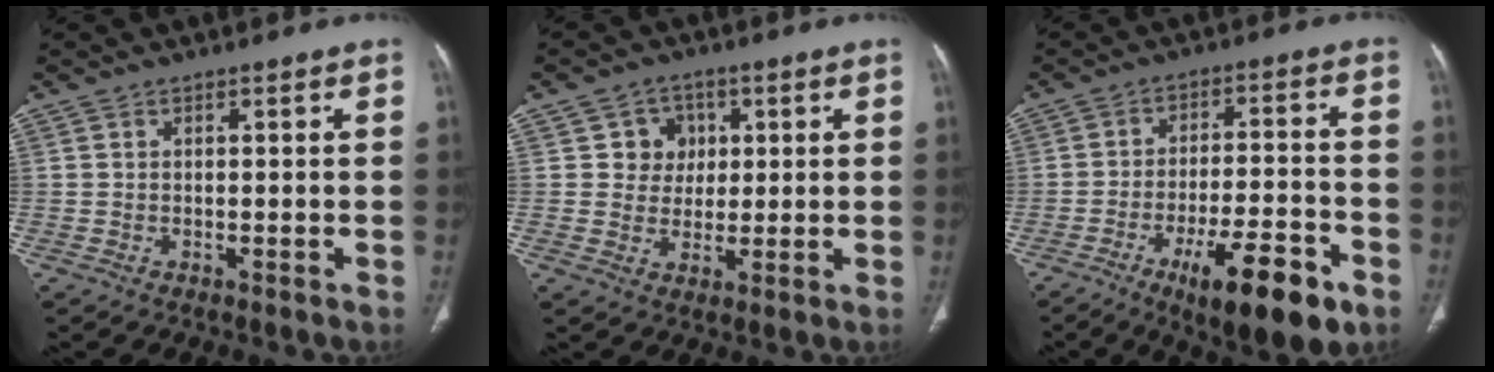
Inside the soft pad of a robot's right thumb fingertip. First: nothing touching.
{"total": 5.8, "force": [1.5, 5.4, 1.4], "torque": [0.014, 0.004, 0.019]}
{"total": 15.8, "force": [-8.3, 4.7, 12.6], "torque": [-0.181, 0.037, -0.122]}